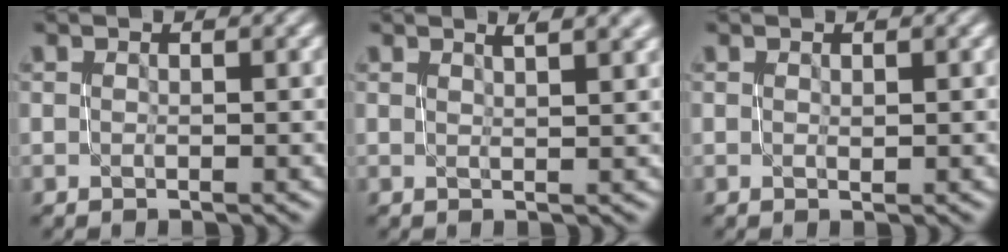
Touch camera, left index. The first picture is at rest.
{"total": 3.0, "force": [1.7, 0.9, 2.3], "torque": [-0.015, 0.008, 0.013]}
{"total": 0.0}